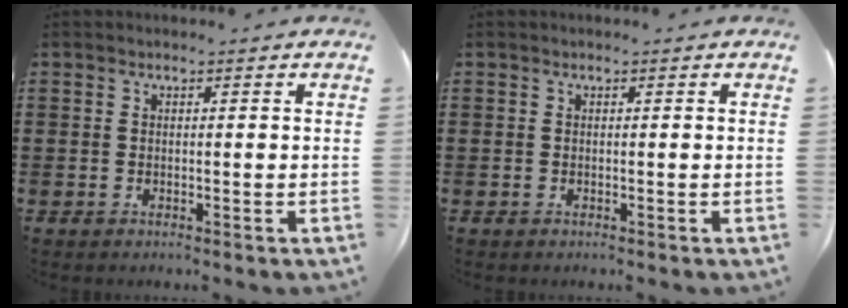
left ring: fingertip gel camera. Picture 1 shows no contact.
{"total": 0.0}